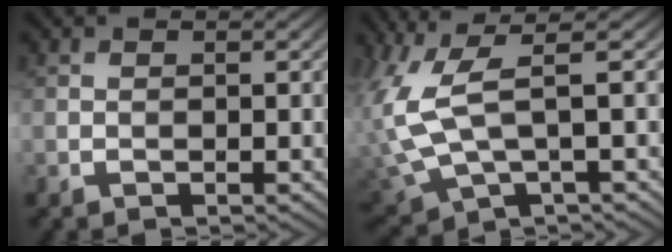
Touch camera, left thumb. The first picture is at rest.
{"total": 9.4, "force": [2.5, 3.8, 8.2], "torque": [-0.226, 0.002, 0.052]}